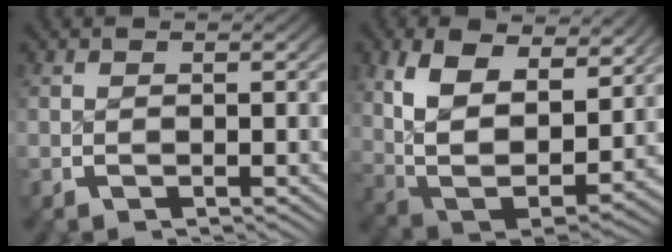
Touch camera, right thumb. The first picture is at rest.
{"total": 12.0, "force": [0.7, 8.4, 8.6], "torque": [-0.214, -0.064, 0.038]}